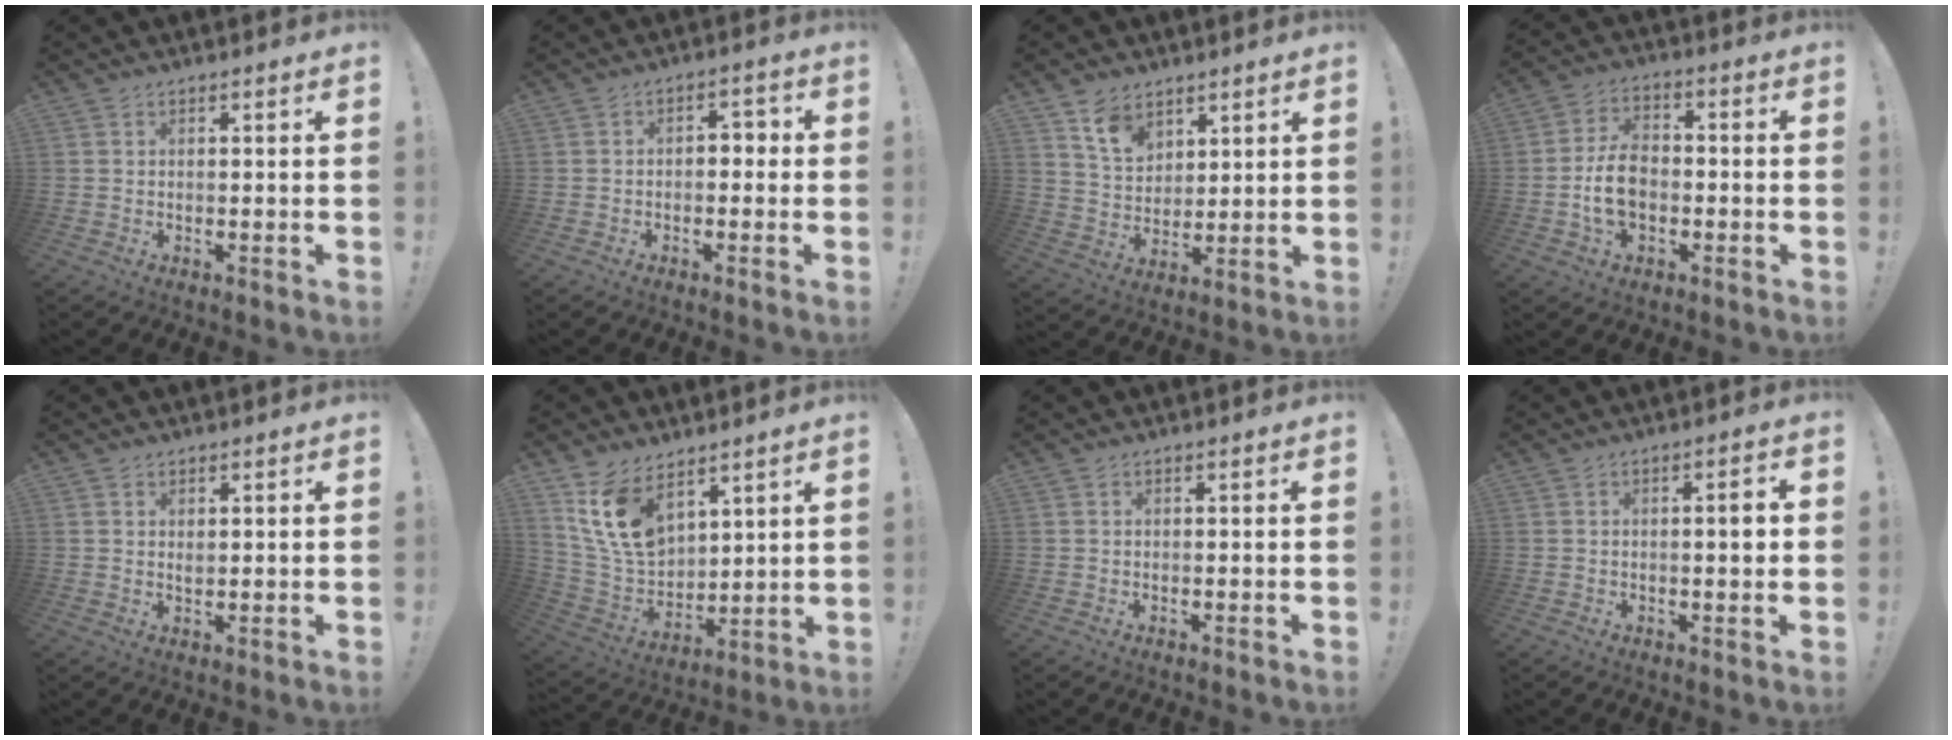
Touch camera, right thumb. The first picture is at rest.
{"total": 3.3, "force": [-1.0, 2.3, 2.2], "torque": [-0.024, 0.007, -0.024]}
{"total": 9.7, "force": [6.6, 6.1, 3.6], "torque": [-0.066, -0.035, 0.129]}
{"total": 10.5, "force": [-2.3, 7.3, 7.2], "torque": [-0.127, 0.010, -0.042]}
{"total": 1.3, "force": [0.9, 0.8, 0.5], "torque": [0.005, -0.004, 0.014]}
{"total": 15.6, "force": [9.0, 9.8, 8.3], "torque": [-0.170, -0.042, 0.179]}
{"total": 0.0}
{"total": 4.2, "force": [0.4, 0.5, 4.1], "torque": [-0.059, -0.002, 0.001]}